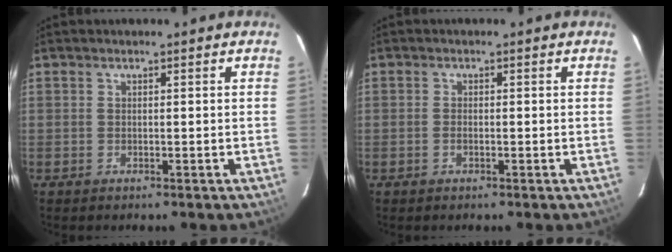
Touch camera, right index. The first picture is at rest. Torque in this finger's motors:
{"motor_torque": [-0.13, 0.07, -0.05, -0.01]}